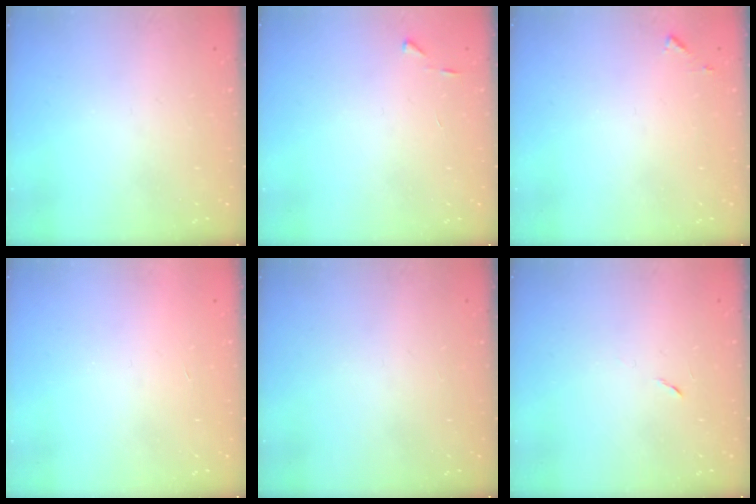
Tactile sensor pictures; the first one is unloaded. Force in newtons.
{"total": 2.7, "press": 2.7, "slide": 0.3}
{"total": 4.5, "press": 4.4, "slide": 0.4}
{"total": 1.7, "press": 1.7, "slide": 0.1}
{"total": 0.0}
{"total": 5.2, "press": 4.8, "slide": 2.1}